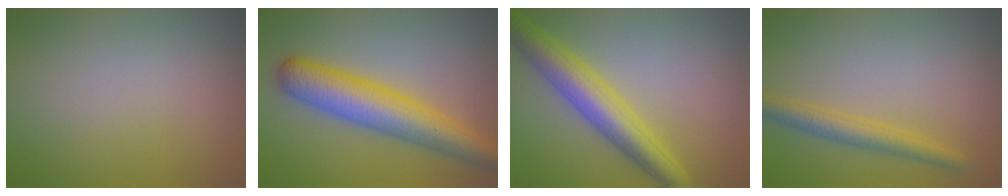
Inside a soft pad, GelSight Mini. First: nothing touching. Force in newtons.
{"total": 7.3, "press": 7.3, "slide": 0.2}
{"total": 6.0, "press": 6.0, "slide": 0.2}
{"total": 3.0, "press": 3.0, "slide": 0.2}